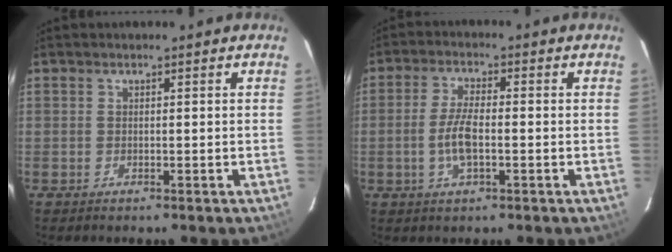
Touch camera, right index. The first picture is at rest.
{"total": 6.1, "force": [-1.3, 1.9, 5.6], "torque": [-0.119, 0.001, -0.028]}